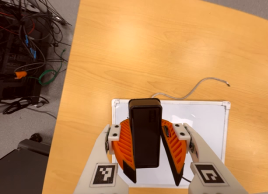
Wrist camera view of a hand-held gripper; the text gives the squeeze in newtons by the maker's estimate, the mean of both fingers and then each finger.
{"total": 7.2, "left": 7.8, "right": 6.6}